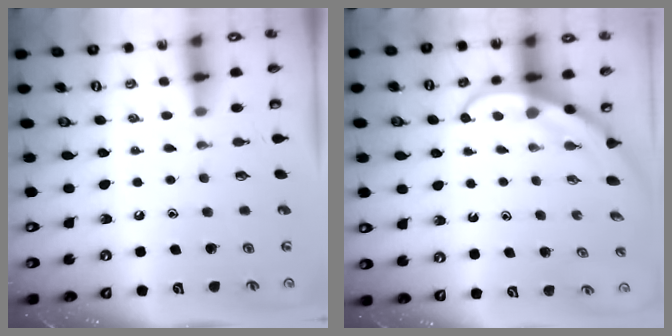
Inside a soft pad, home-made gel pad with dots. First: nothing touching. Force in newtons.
{"total": 3.9, "press": 3.9, "slide": 0.3}